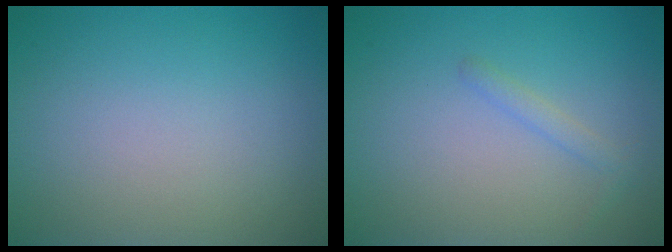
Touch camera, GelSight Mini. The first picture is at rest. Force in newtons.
{"total": 1.1, "press": 1.1, "slide": 0.0}